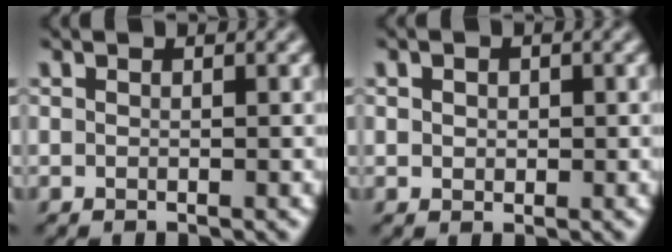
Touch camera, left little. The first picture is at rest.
{"total": 1.2, "force": [0.2, 1.0, 0.6], "torque": [-0.010, 0.008, -0.001]}